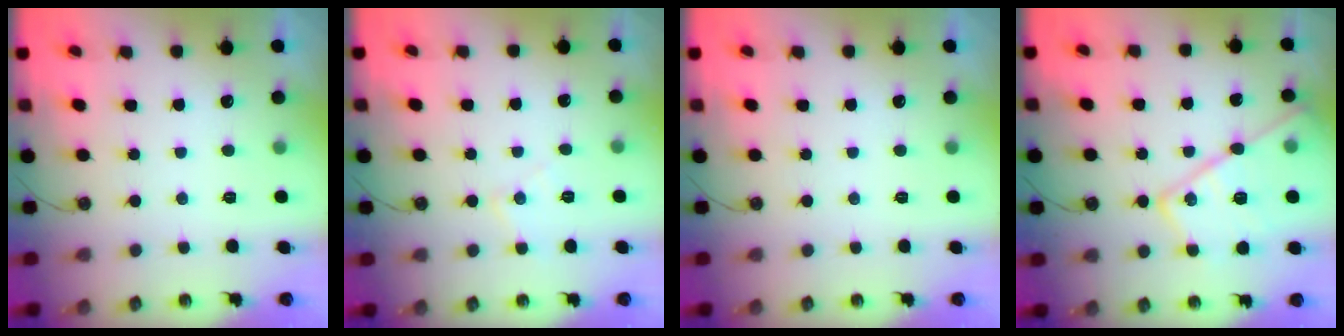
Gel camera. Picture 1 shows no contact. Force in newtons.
{"total": 6.0, "press": 6.0, "slide": 0.5}
{"total": 0.0}
{"total": 19.6, "press": 19.5, "slide": 1.7}